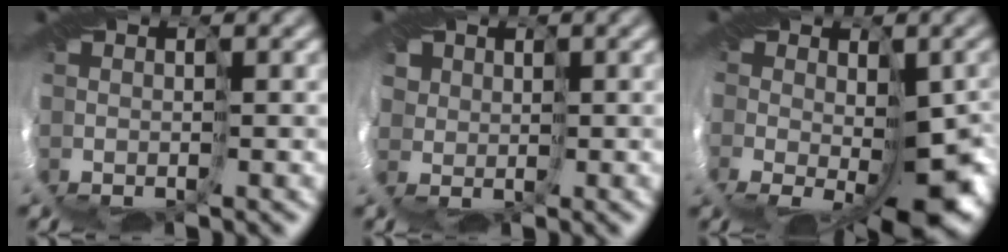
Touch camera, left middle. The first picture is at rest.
{"total": 5.3, "force": [2.6, 4.2, 1.9], "torque": [-0.049, 0.015, 0.032]}
{"total": 9.1, "force": [-2.2, 4.3, 7.7], "torque": [-0.120, -0.025, -0.031]}